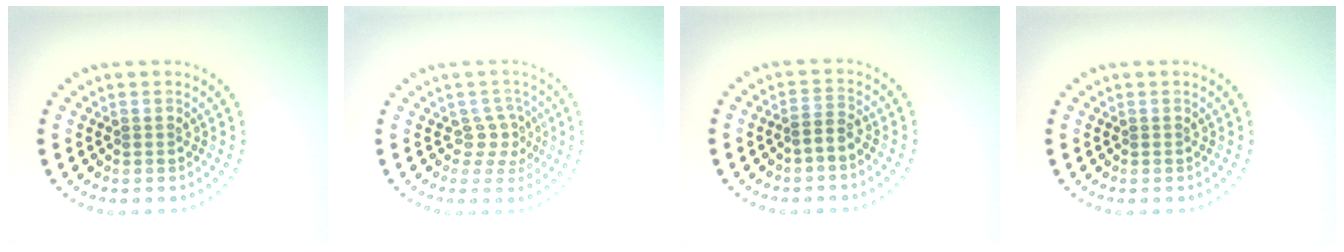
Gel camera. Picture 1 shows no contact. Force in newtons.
{"total": 2.2, "press": 1.6, "slide": 1.6}
{"total": 1.5, "press": 1.2, "slide": 0.9}
{"total": 0.0}